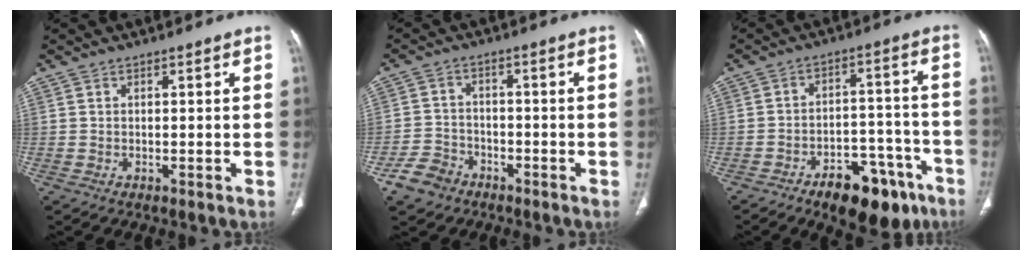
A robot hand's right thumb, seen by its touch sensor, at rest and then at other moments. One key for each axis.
{"total": 5.9, "fx": -3.8, "fy": 4.2, "fz": 1.8, "tx": -0.029, "ty": 0.024, "tz": -0.068}
{"total": 15.1, "fx": -9.6, "fy": 7.2, "fz": 9.2, "tx": -0.093, "ty": 0.071, "tz": -0.135}